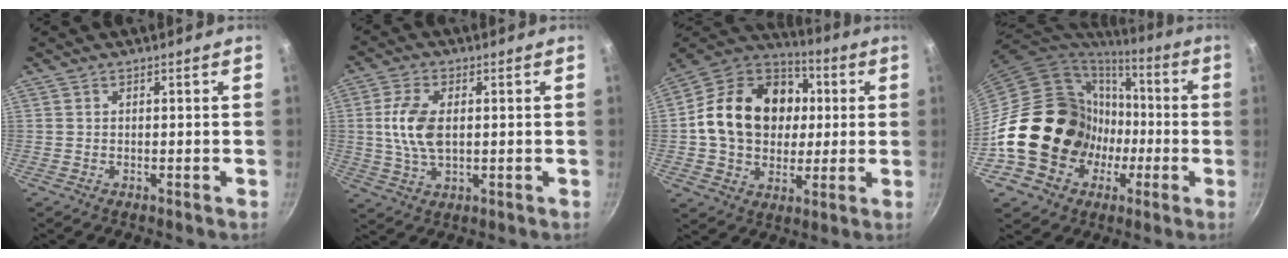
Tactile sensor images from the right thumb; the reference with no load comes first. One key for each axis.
{"total": 8.8, "fx": 0.8, "fy": 4.9, "fz": 7.3, "tx": -0.146, "ty": 0.003, "tz": 0.014}
{"total": 22.8, "fx": 2.3, "fy": 17.7, "fz": 14.1, "tx": -0.221, "ty": 0.029, "tz": 0.035}
{"total": 23.6, "fx": -2.7, "fy": 20.0, "fz": 12.3, "tx": -0.202, "ty": 0.045, "tz": -0.024}